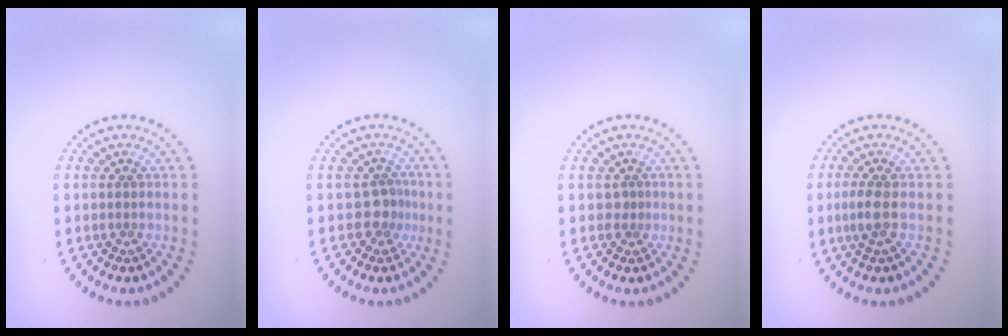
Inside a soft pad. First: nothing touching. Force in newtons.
{"total": 2.0, "press": 1.5, "slide": 1.3}
{"total": 0.6, "press": 0.3, "slide": 0.5}
{"total": 1.6, "press": 1.4, "slide": 0.7}